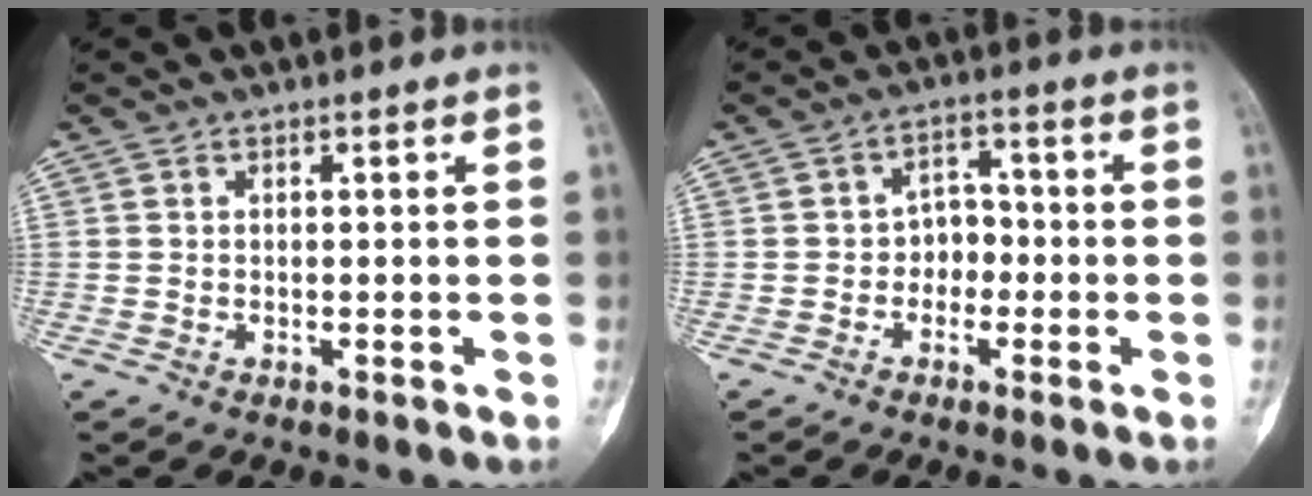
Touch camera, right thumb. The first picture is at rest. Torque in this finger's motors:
{"motor_torque": [-0.50, -0.12, 0.05, 0.03, 0.03]}